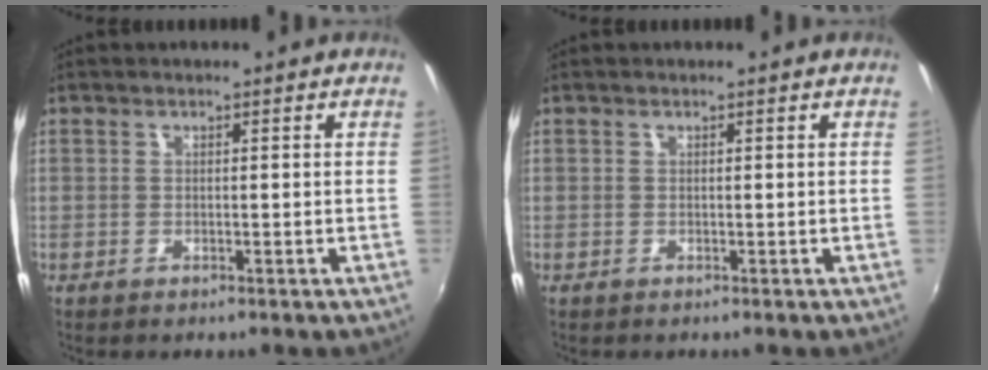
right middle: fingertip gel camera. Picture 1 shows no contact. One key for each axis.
{"total": 0.0}